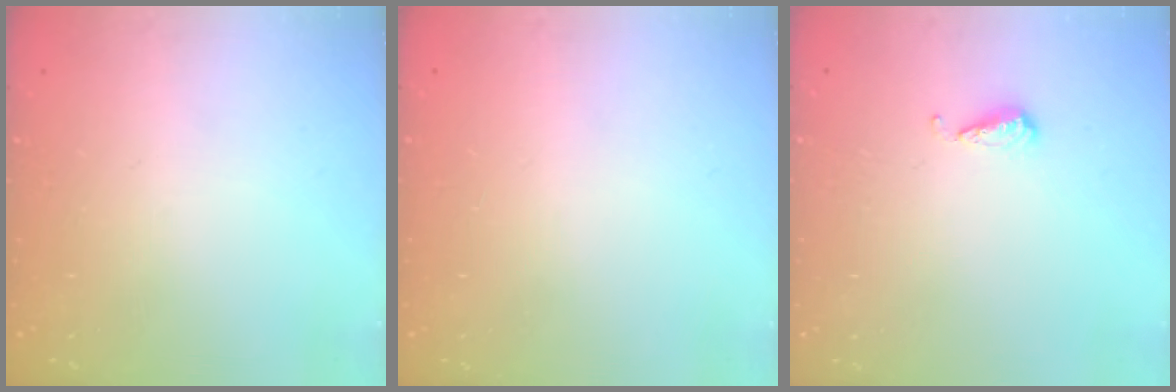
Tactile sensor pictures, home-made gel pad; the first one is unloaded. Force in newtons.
{"total": 0.8, "press": 0.8, "slide": 0.1}
{"total": 4.9, "press": 4.9, "slide": 0.5}